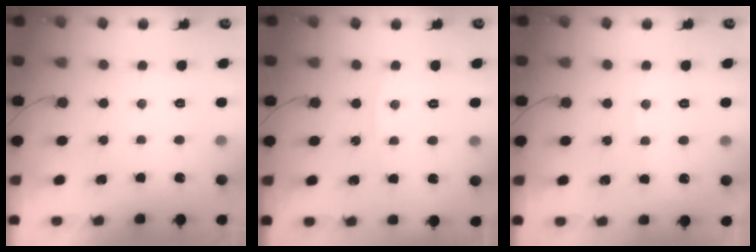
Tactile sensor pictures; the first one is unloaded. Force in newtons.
{"total": 3.4, "press": 3.4, "slide": 0.0}
{"total": 4.9, "press": 4.8, "slide": 0.7}